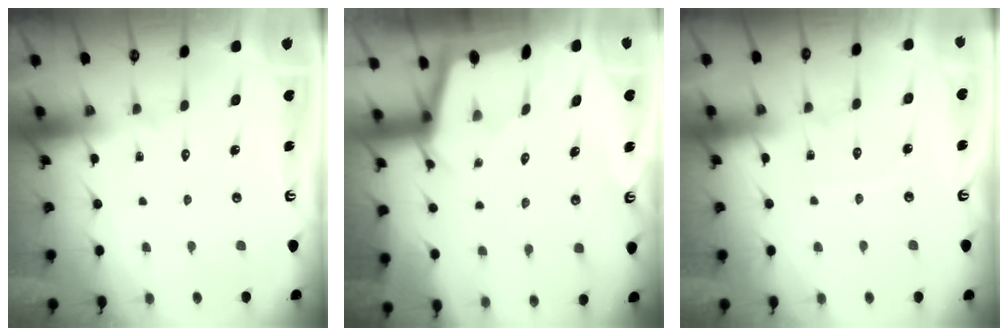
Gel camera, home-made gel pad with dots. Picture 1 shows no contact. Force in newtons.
{"total": 1.7, "press": 1.7, "slide": 0.2}
{"total": 2.7, "press": 2.6, "slide": 0.3}